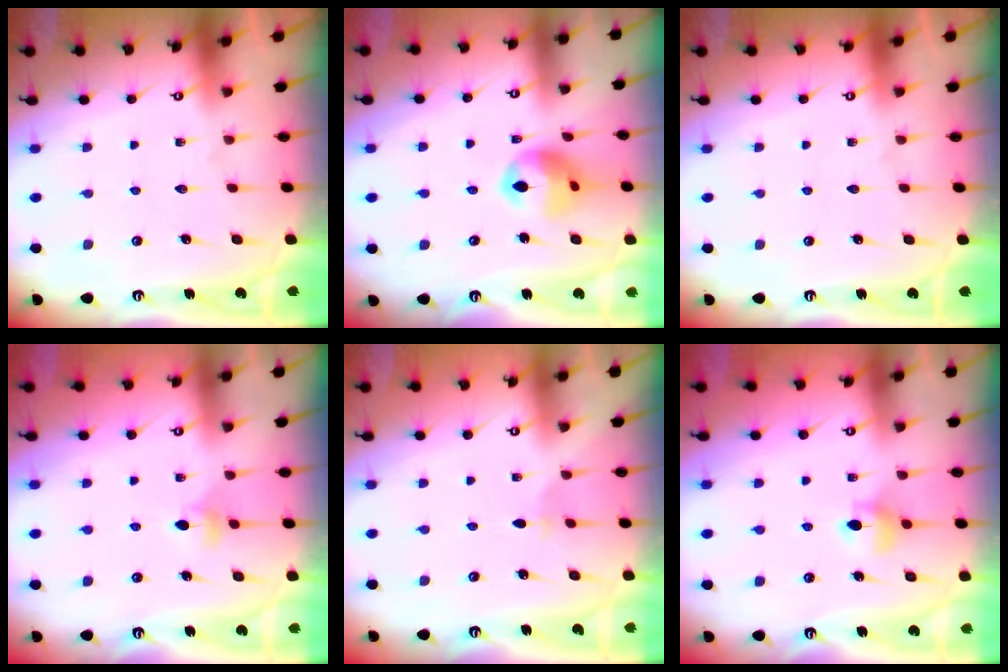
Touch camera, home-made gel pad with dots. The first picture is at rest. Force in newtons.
{"total": 11.2, "press": 11.2, "slide": 0.8}
{"total": 0.0}
{"total": 4.0, "press": 3.9, "slide": 0.6}
{"total": 2.2, "press": 2.1, "slide": 0.5}
{"total": 6.1, "press": 6.1, "slide": 0.7}